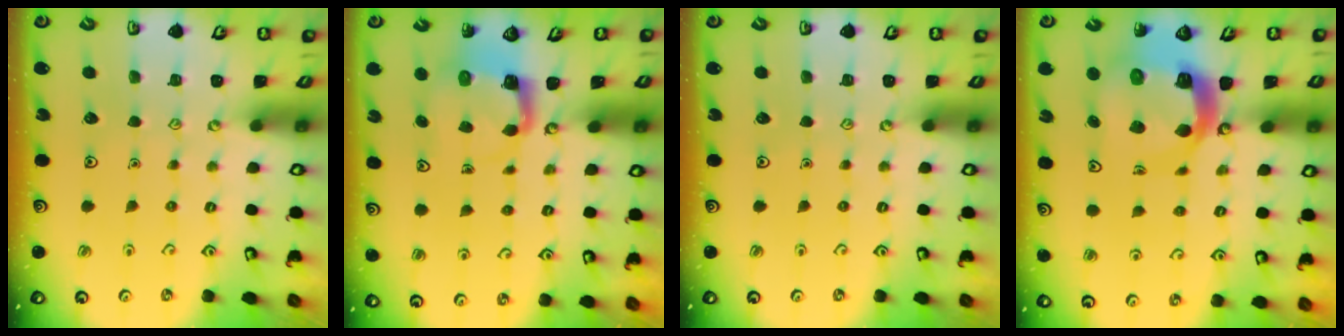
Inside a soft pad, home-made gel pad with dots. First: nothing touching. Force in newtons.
{"total": 4.0, "press": 3.9, "slide": 0.4}
{"total": 0.0}
{"total": 10.2, "press": 10.1, "slide": 1.3}